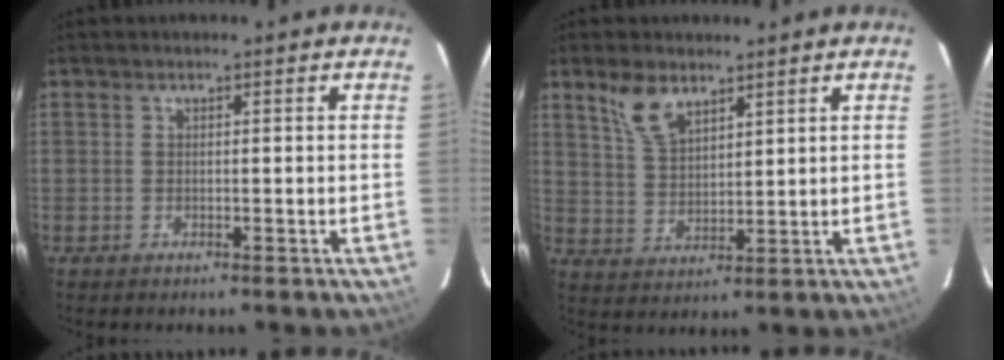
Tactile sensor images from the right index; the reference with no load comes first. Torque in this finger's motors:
{"motor_torque": [0.34, 0.24, 0.10, 0.04]}